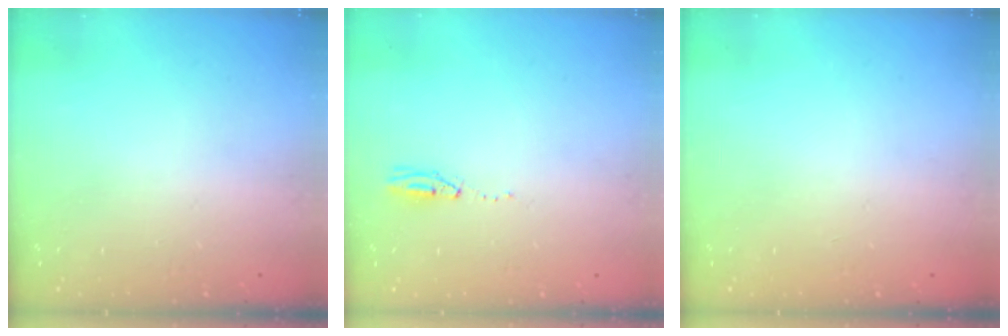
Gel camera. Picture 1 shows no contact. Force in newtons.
{"total": 4.2, "press": 2.6, "slide": 3.3}
{"total": 0.0}